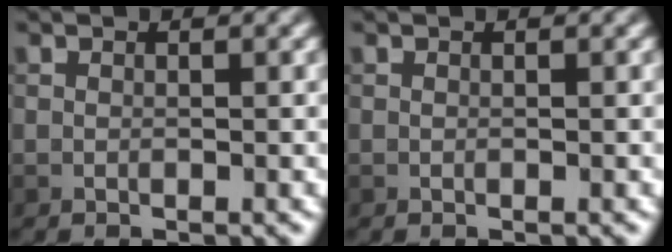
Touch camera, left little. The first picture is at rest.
{"total": 0.0}